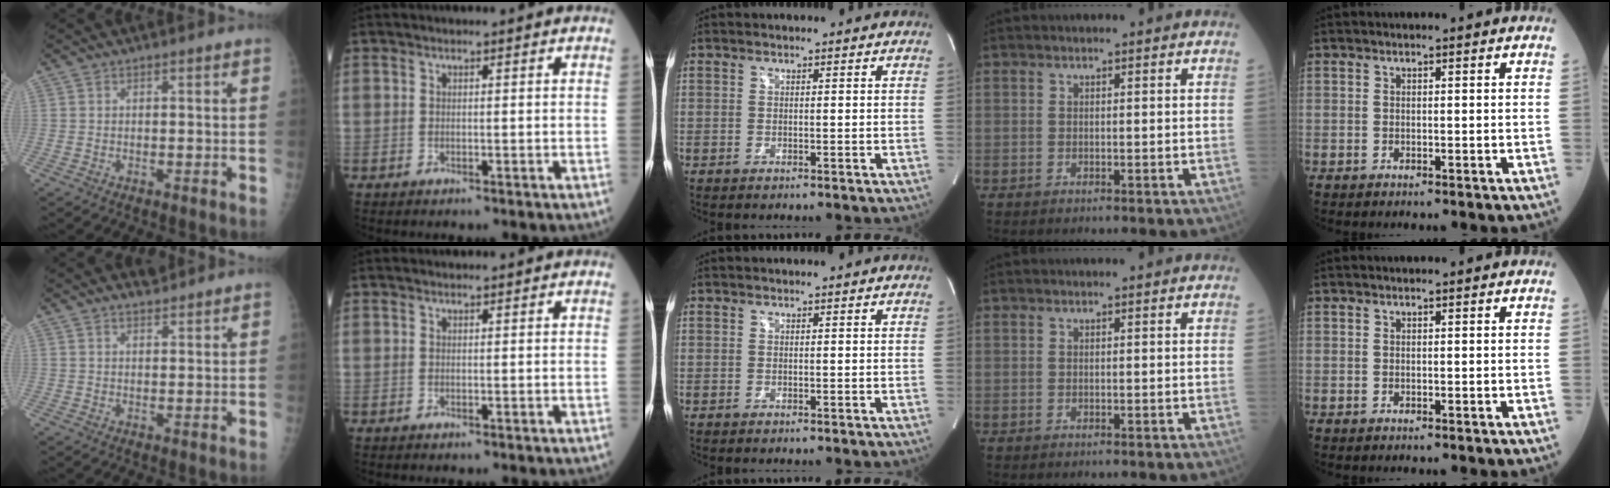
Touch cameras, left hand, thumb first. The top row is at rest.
{"thumb": {"total": 1.8, "force": [1.7, 0.6, 0.4], "torque": [0.002, -0.013, 0.026]}, "index": {"total": 0.8, "force": [0.8, 0.1, 0.1], "torque": [-0.006, 0.008, 0.013]}}